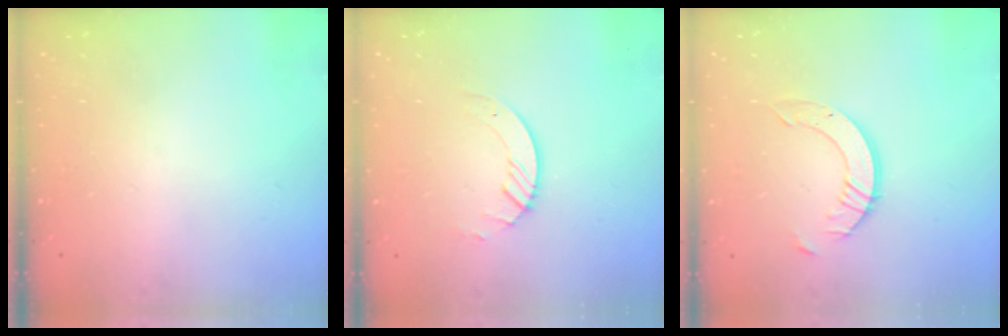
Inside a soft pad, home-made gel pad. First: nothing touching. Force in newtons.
{"total": 3.8, "press": 3.8, "slide": 0.3}
{"total": 8.1, "press": 8.1, "slide": 0.7}